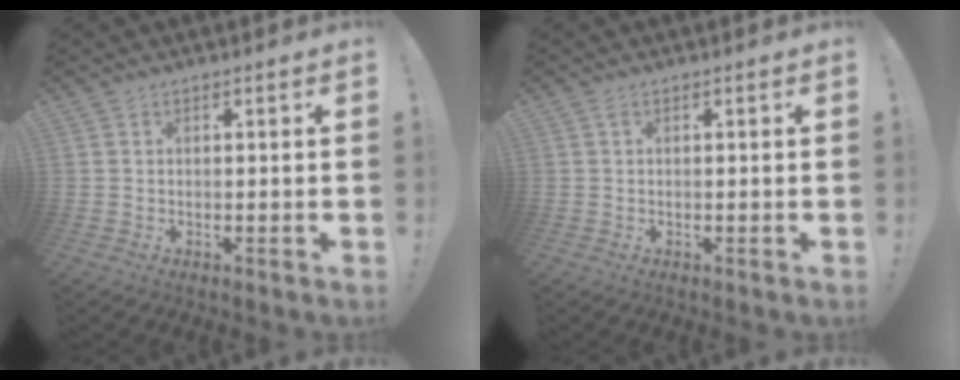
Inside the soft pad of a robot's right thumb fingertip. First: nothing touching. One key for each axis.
{"total": 0.6, "fx": 0.0, "fy": 0.0, "fz": 0.6, "tx": -0.016, "ty": 0.003, "tz": 0.000}